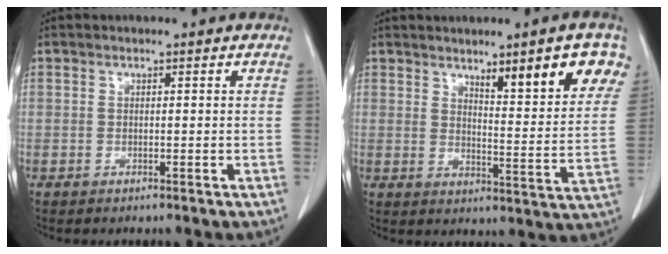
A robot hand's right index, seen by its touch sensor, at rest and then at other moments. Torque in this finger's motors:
{"motor_torque": [1.05, 1.08, 0.21, 0.04]}